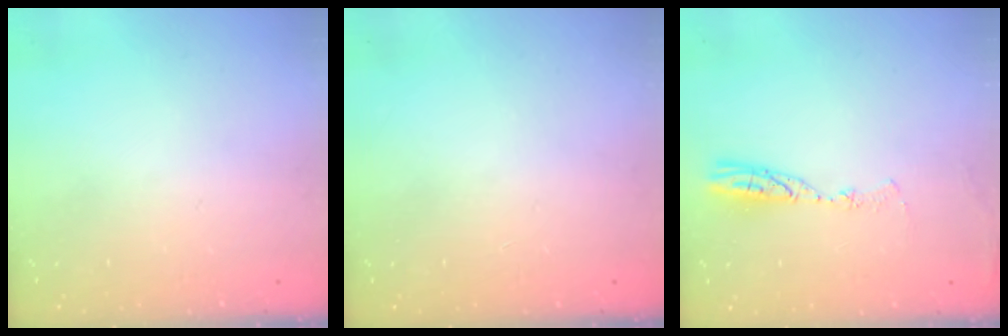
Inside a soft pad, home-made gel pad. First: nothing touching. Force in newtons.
{"total": 0.9, "press": 0.0, "slide": 0.9}
{"total": 7.3, "press": 7.3, "slide": 0.8}